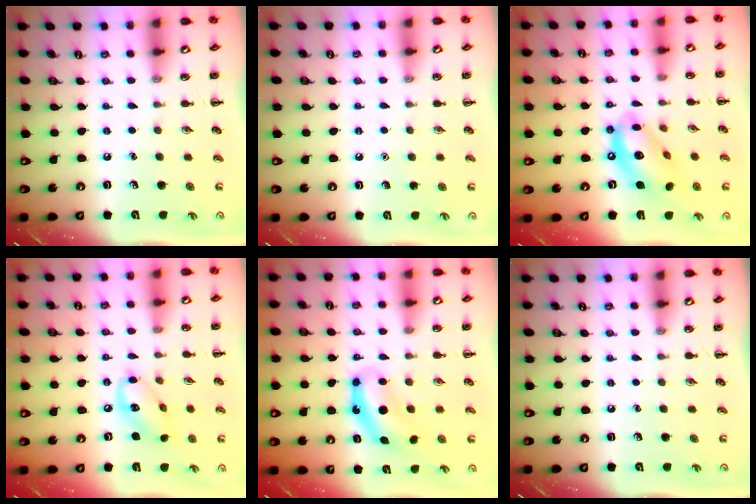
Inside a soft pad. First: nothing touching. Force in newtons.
{"total": 1.6, "press": 1.5, "slide": 0.1}
{"total": 13.8, "press": 13.3, "slide": 3.7}
{"total": 9.4, "press": 9.2, "slide": 1.8}
{"total": 6.8, "press": 6.8, "slide": 0.2}
{"total": 0.0}